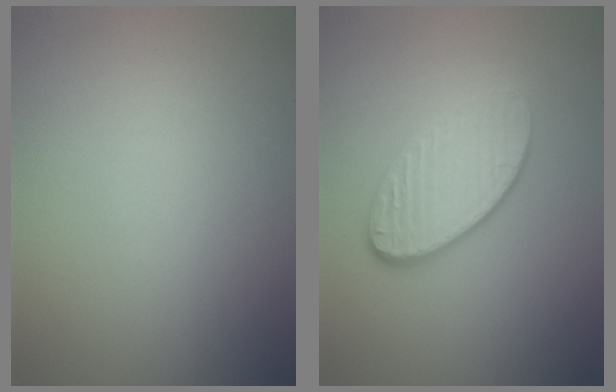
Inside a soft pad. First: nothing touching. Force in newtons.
{"total": 4.3, "press": 3.2, "slide": 2.9}